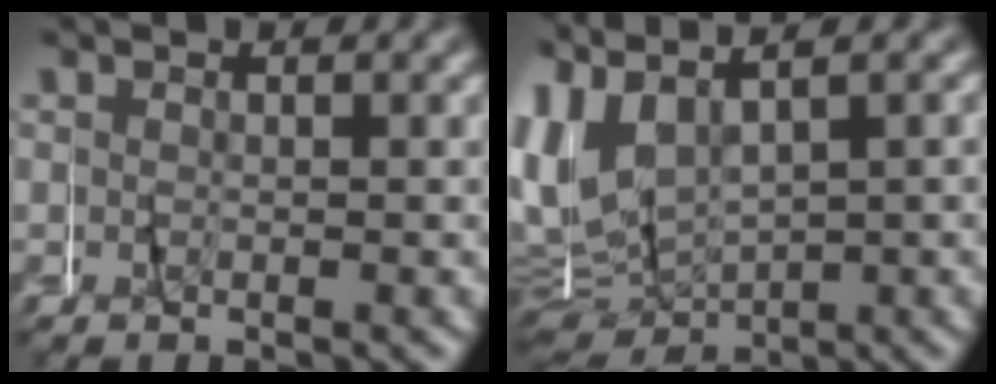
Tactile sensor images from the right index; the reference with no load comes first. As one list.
[{"total": 11.6, "force": [1.3, 10.2, 5.5], "torque": [-0.169, -0.017, 0.022]}]